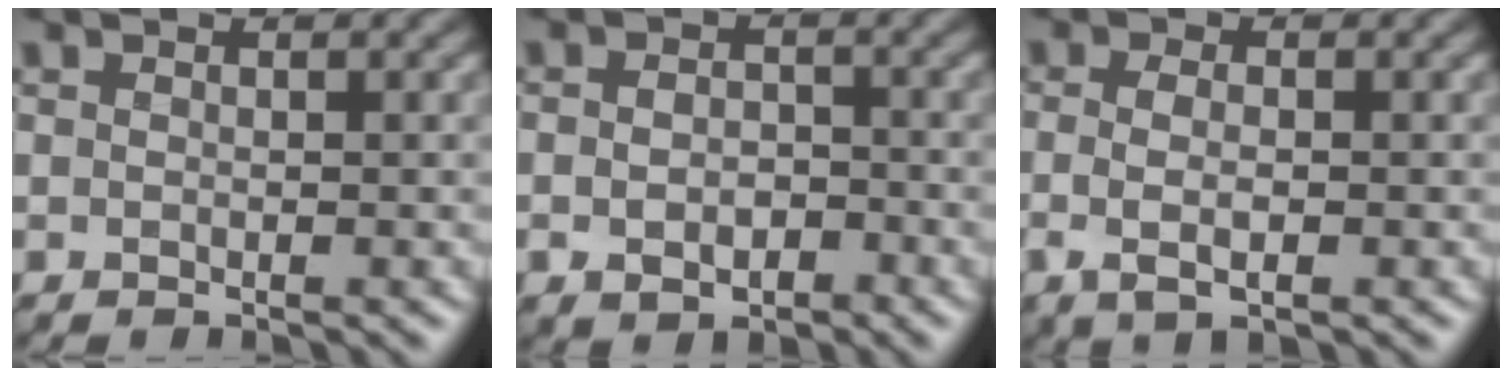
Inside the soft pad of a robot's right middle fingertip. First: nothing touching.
{"total": 2.5, "force": [-1.1, 1.6, 1.6], "torque": [-0.029, 0.001, -0.021]}
{"total": 2.4, "force": [-0.6, 1.0, 2.2], "torque": [-0.056, -0.003, -0.007]}